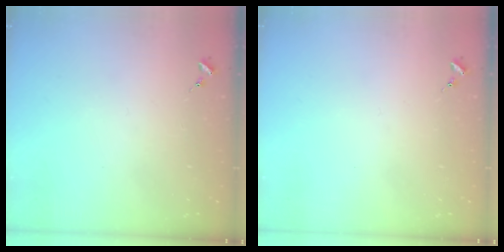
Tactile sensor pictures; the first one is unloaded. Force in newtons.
{"total": 0.0}